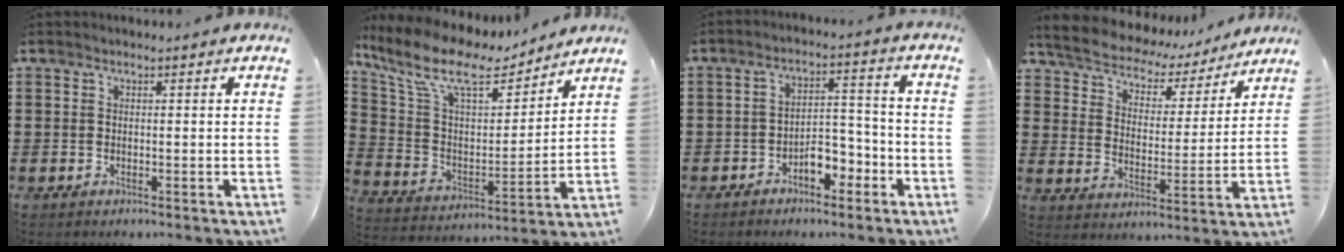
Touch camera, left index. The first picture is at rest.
{"total": 11.4, "force": [8.5, 3.8, 6.6], "torque": [-0.164, -0.043, 0.146]}
{"total": 5.2, "force": [-3.3, 2.5, 3.2], "torque": [-0.054, 0.014, -0.062]}
{"total": 4.6, "force": [4.4, 1.1, 0.5], "torque": [-0.037, -0.032, 0.071]}